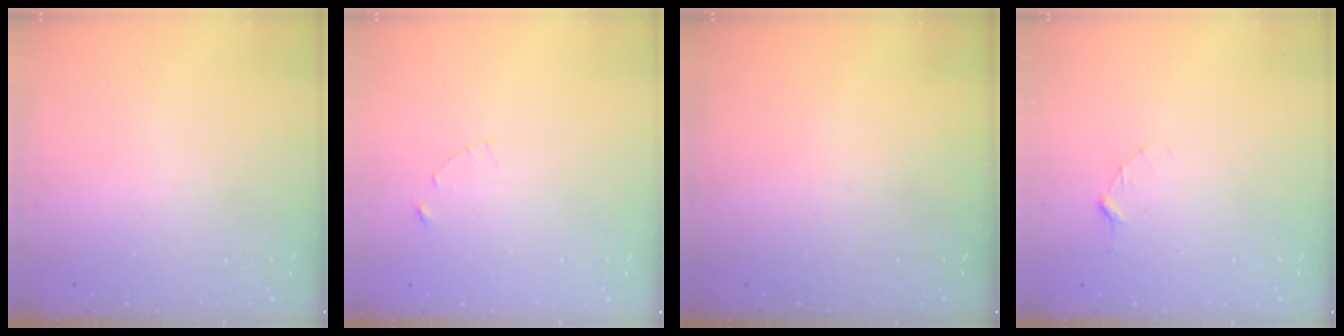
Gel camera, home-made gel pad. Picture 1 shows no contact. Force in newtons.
{"total": 1.0, "press": 1.0, "slide": 0.2}
{"total": 0.0}
{"total": 2.9, "press": 2.9, "slide": 0.3}